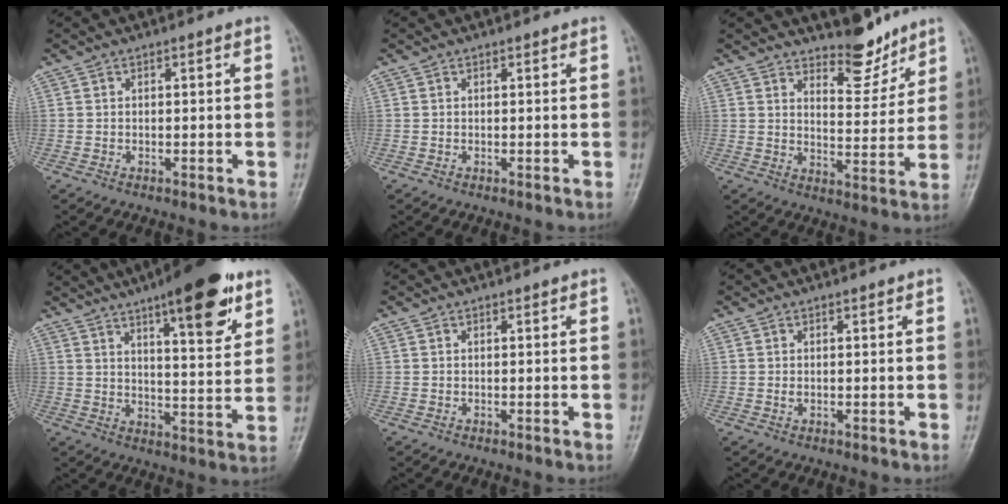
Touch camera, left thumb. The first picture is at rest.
{"total": 0.0}
{"total": 7.9, "force": [6.7, 2.8, 3.1], "torque": [-0.020, -0.061, 0.110]}
{"total": 16.2, "force": [9.6, 4.3, 12.3], "torque": [-0.151, -0.046, 0.140]}
{"total": 0.0}
{"total": 0.8, "force": [0.4, 0.5, 0.5], "torque": [-0.006, -0.003, 0.007]}